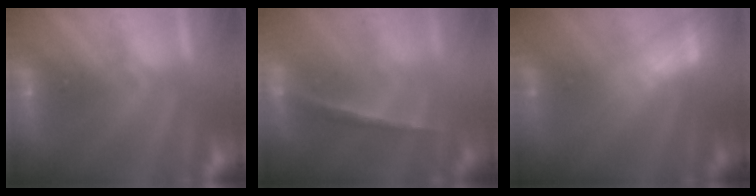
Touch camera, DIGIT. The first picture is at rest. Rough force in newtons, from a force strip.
{"total": 2.0}
{"total": 2.5}